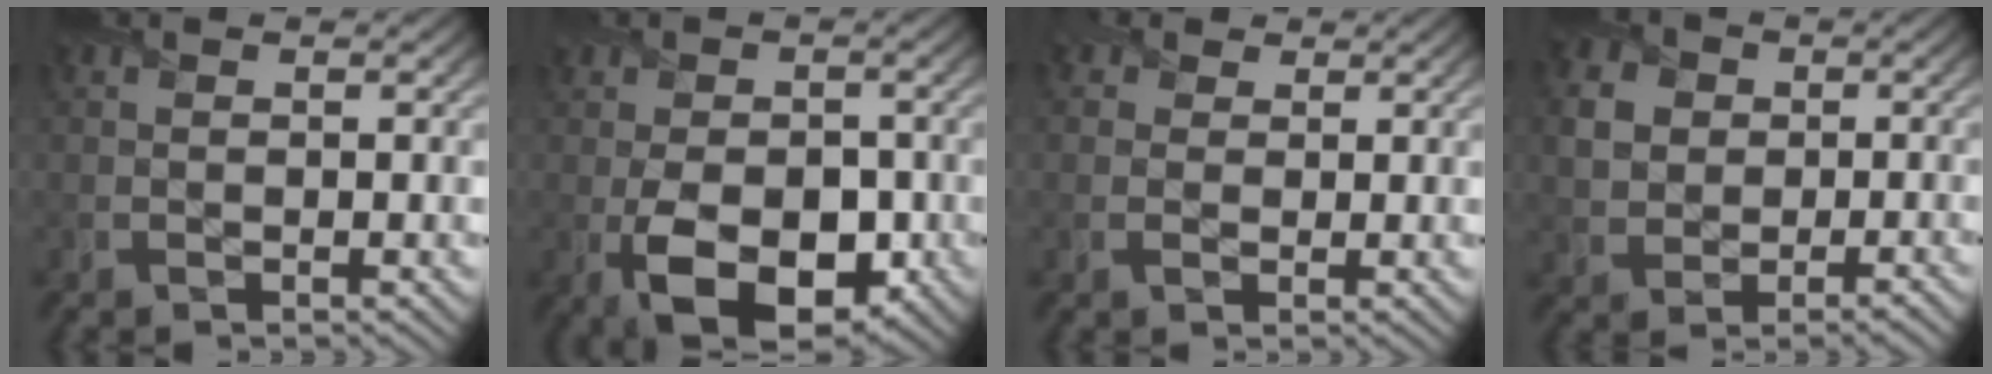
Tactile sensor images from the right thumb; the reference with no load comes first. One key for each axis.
{"total": 10.2, "fx": -2.9, "fy": 6.4, "fz": 7.4, "tx": -0.128, "ty": -0.023, "tz": -0.044}
{"total": 2.6, "fx": 0.9, "fy": 2.1, "fz": 1.2, "tx": -0.031, "ty": 0.005, "tz": 0.009}
{"total": 5.0, "fx": 0.3, "fy": 4.3, "fz": 2.5, "tx": -0.057, "ty": 0.004, "tz": -0.002}